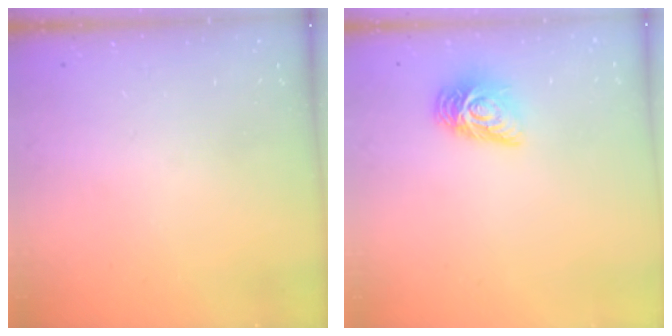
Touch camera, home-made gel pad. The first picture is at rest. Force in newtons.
{"total": 9.4, "press": 9.4, "slide": 0.6}